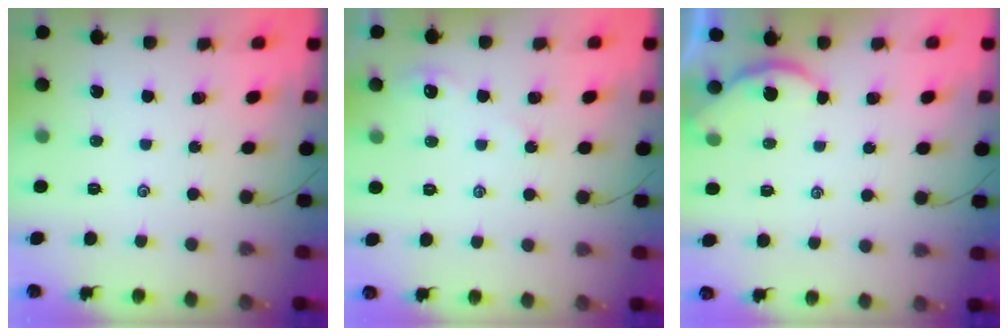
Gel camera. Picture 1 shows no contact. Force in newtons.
{"total": 2.6, "press": 2.5, "slide": 0.5}
{"total": 1.3, "press": 1.3, "slide": 0.2}